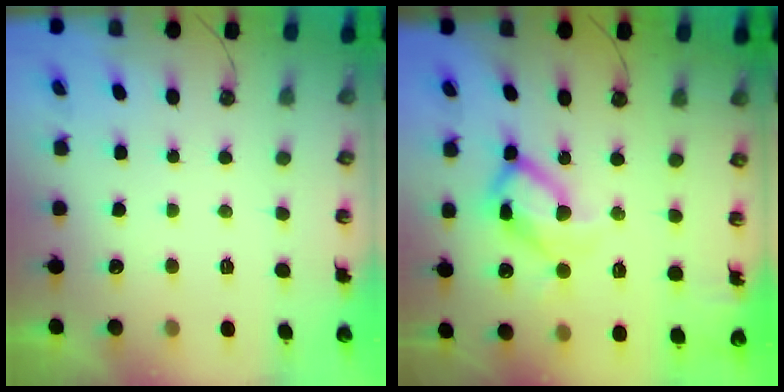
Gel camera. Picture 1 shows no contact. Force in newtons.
{"total": 17.1, "press": 17.0, "slide": 1.6}